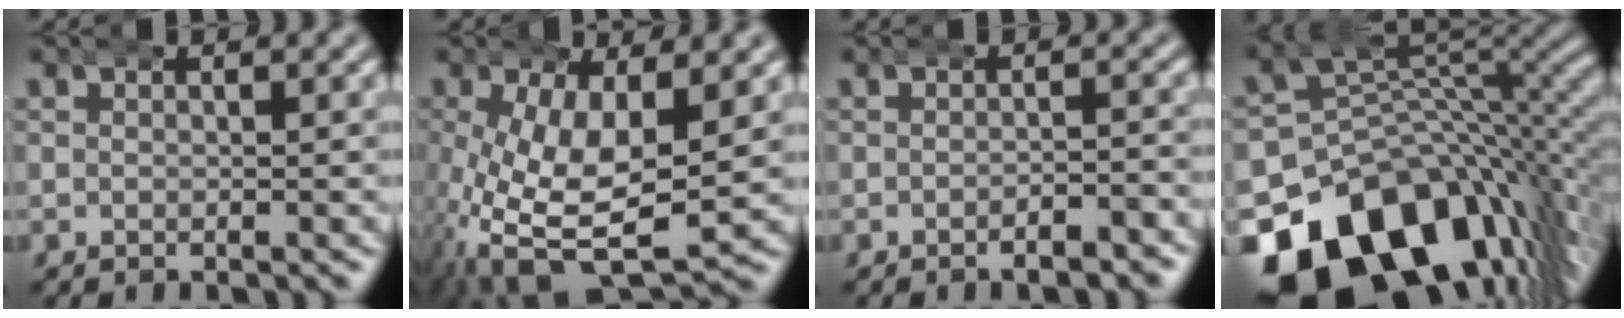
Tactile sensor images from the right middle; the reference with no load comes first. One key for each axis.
{"total": 10.5, "fx": -2.3, "fy": 5.8, "fz": 8.4, "tx": -0.177, "ty": -0.048, "tz": -0.006}
{"total": 2.0, "fx": -1.7, "fy": 0.5, "fz": 0.8, "tx": -0.005, "ty": 0.004, "tz": -0.035}
{"total": 20.9, "fx": -9.6, "fy": 13.0, "fz": 13.2, "tx": -0.202, "ty": -0.056, "tz": -0.136}